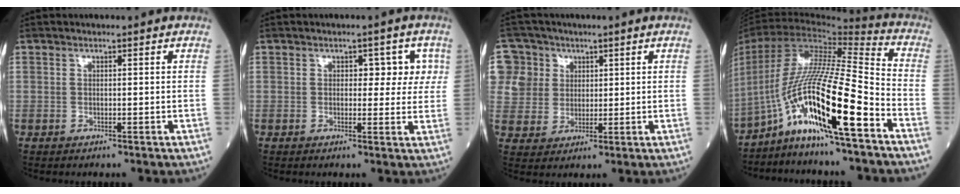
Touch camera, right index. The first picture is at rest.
{"total": 4.5, "force": [1.3, 2.8, 3.3], "torque": [-0.022, 0.014, 0.013]}
{"total": 9.8, "force": [3.7, 9.1, 0.9], "torque": [-0.029, 0.029, 0.079]}
{"total": 19.2, "force": [-9.3, 0.6, 16.8], "torque": [-0.337, -0.007, -0.172]}